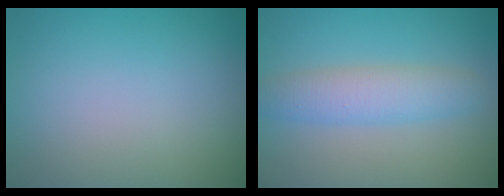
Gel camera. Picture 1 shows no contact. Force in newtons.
{"total": 3.6, "press": 3.6, "slide": 0.1}